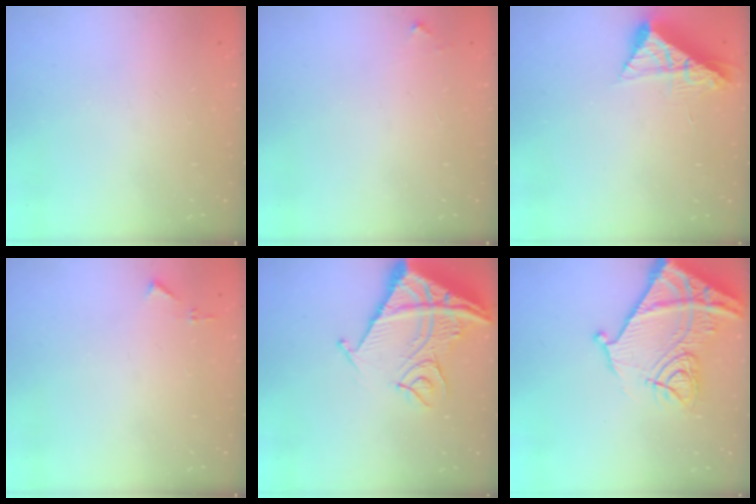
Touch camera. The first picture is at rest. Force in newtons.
{"total": 2.8, "press": 2.8, "slide": 0.2}
{"total": 8.2, "press": 8.2, "slide": 0.3}
{"total": 4.4, "press": 4.4, "slide": 0.6}
{"total": 15.9, "press": 15.8, "slide": 1.8}
{"total": 18.1, "press": 18.0, "slide": 1.9}